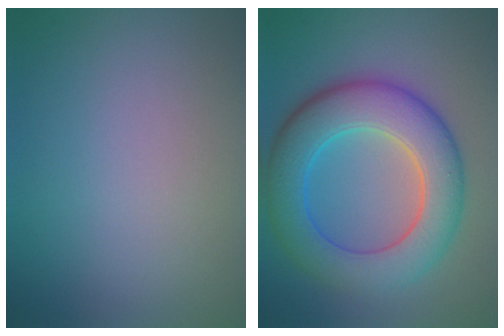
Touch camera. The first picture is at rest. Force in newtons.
{"total": 8.8, "press": 8.8, "slide": 0.1}